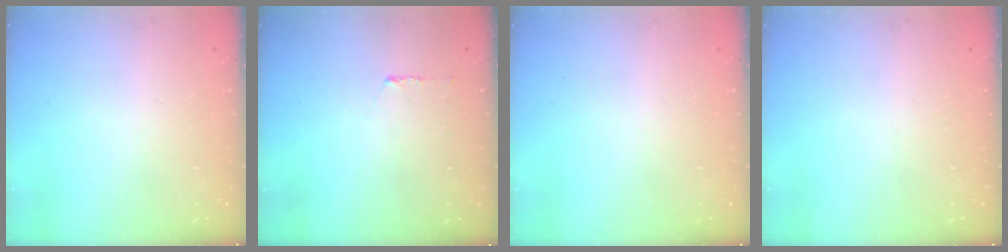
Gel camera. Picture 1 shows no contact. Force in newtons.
{"total": 5.3, "press": 5.2, "slide": 0.6}
{"total": 0.0}
{"total": 0.0}